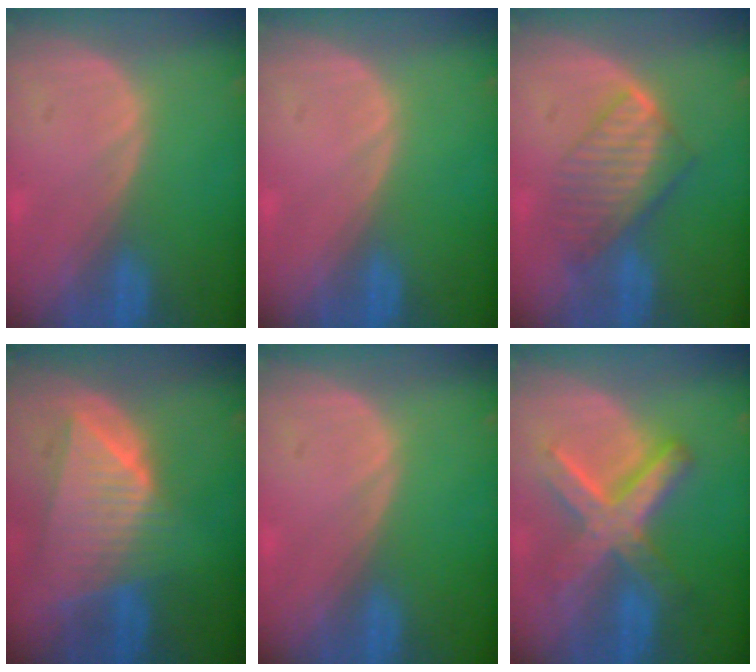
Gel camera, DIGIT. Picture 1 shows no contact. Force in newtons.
{"total": 0.0}
{"total": 7.1, "press": 6.5, "slide": 2.8}
{"total": 9.2, "press": 8.2, "slide": 4.2}
{"total": 0.0}
{"total": 8.9, "press": 8.9, "slide": 0.7}